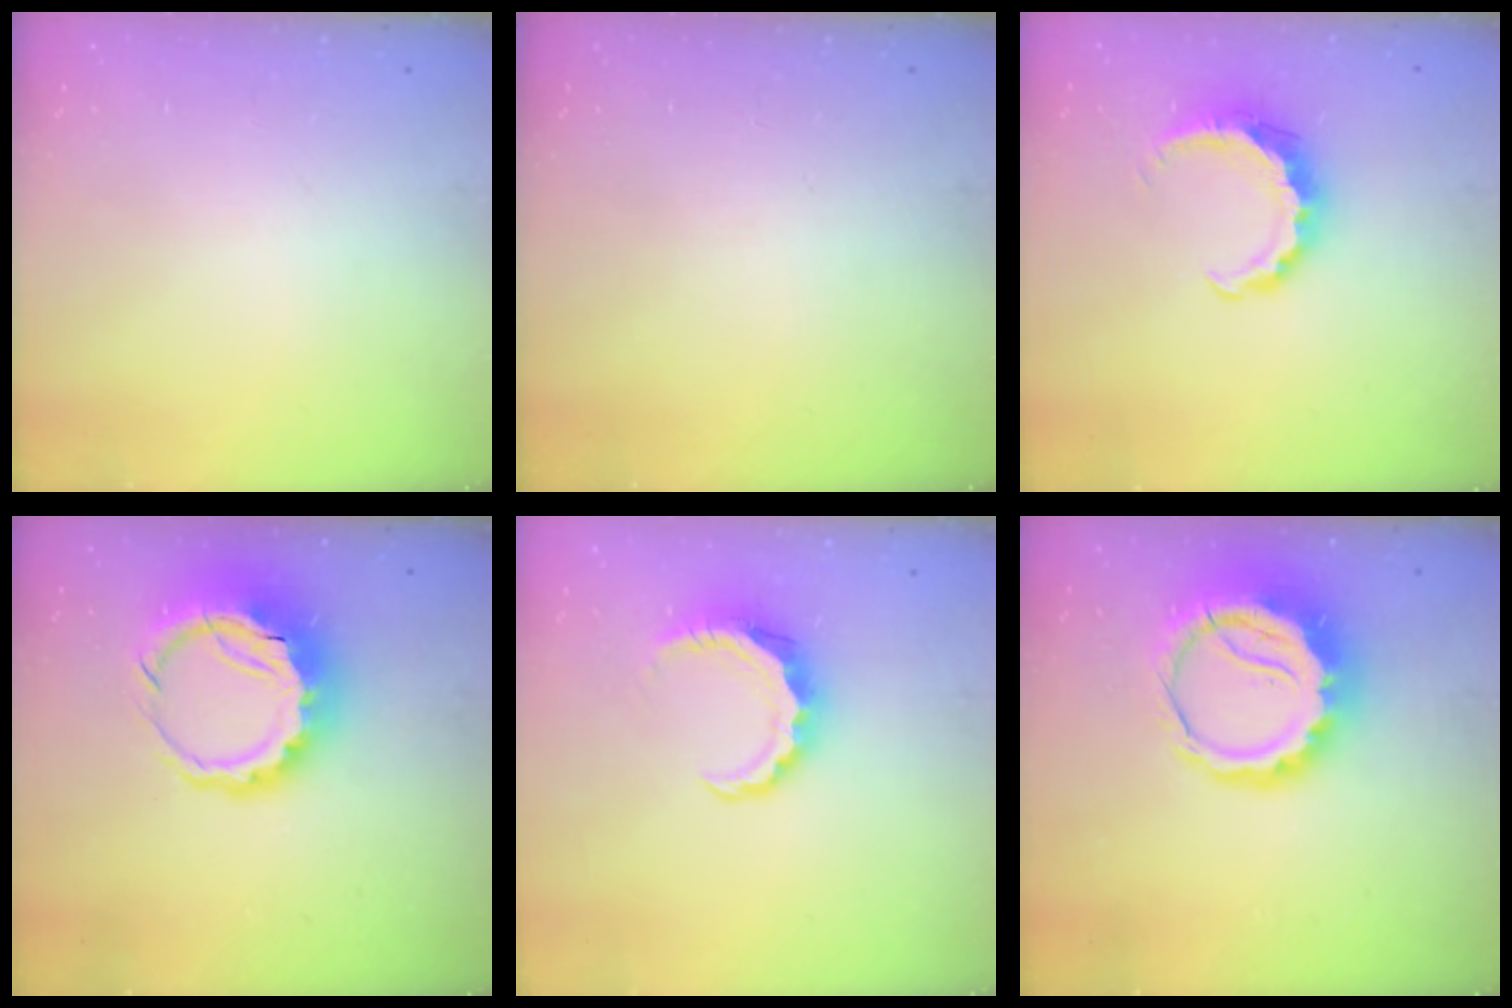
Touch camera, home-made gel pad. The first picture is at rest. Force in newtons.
{"total": 0.0}
{"total": 8.3, "press": 8.3, "slide": 0.9}
{"total": 12.2, "press": 11.8, "slide": 2.8}
{"total": 8.2, "press": 8.2, "slide": 1.1}
{"total": 13.1, "press": 12.7, "slide": 3.1}